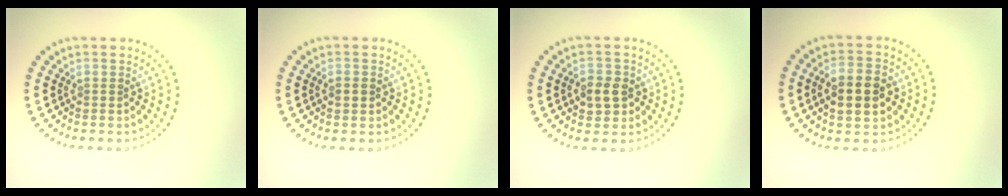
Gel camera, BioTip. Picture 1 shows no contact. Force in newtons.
{"total": 1.3, "press": 1.3, "slide": 0.2}
{"total": 2.5, "press": 2.5, "slide": 0.4}
{"total": 5.1, "press": 5.1, "slide": 0.5}